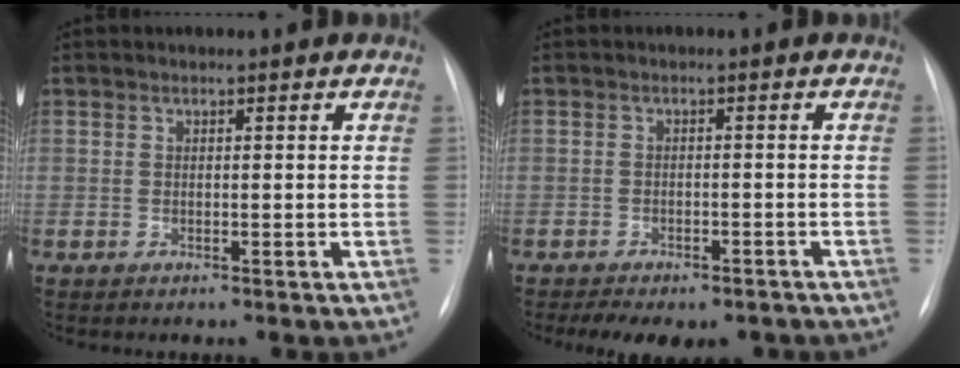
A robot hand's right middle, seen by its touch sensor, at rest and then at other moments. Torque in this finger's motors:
{"motor_torque": [0.54, -0.76, 0.05, 0.02]}